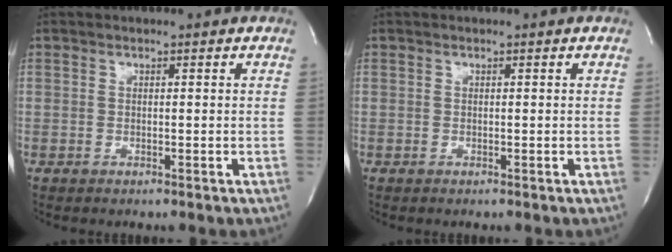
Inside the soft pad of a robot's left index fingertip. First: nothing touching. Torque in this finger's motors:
{"motor_torque": [0.00, 0.00, 0.01, 0.00]}